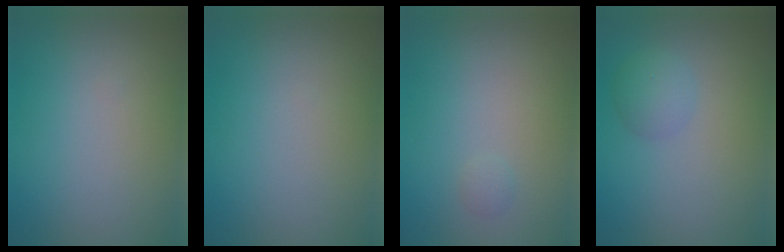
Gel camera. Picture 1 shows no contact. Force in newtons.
{"total": 0.0}
{"total": 0.6, "press": 0.6, "slide": 0.1}
{"total": 2.0, "press": 2.0, "slide": 0.1}